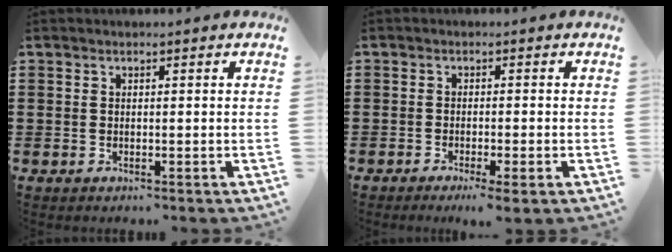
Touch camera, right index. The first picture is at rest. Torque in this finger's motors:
{"motor_torque": [0.67, -0.70, -0.01, 0.04]}